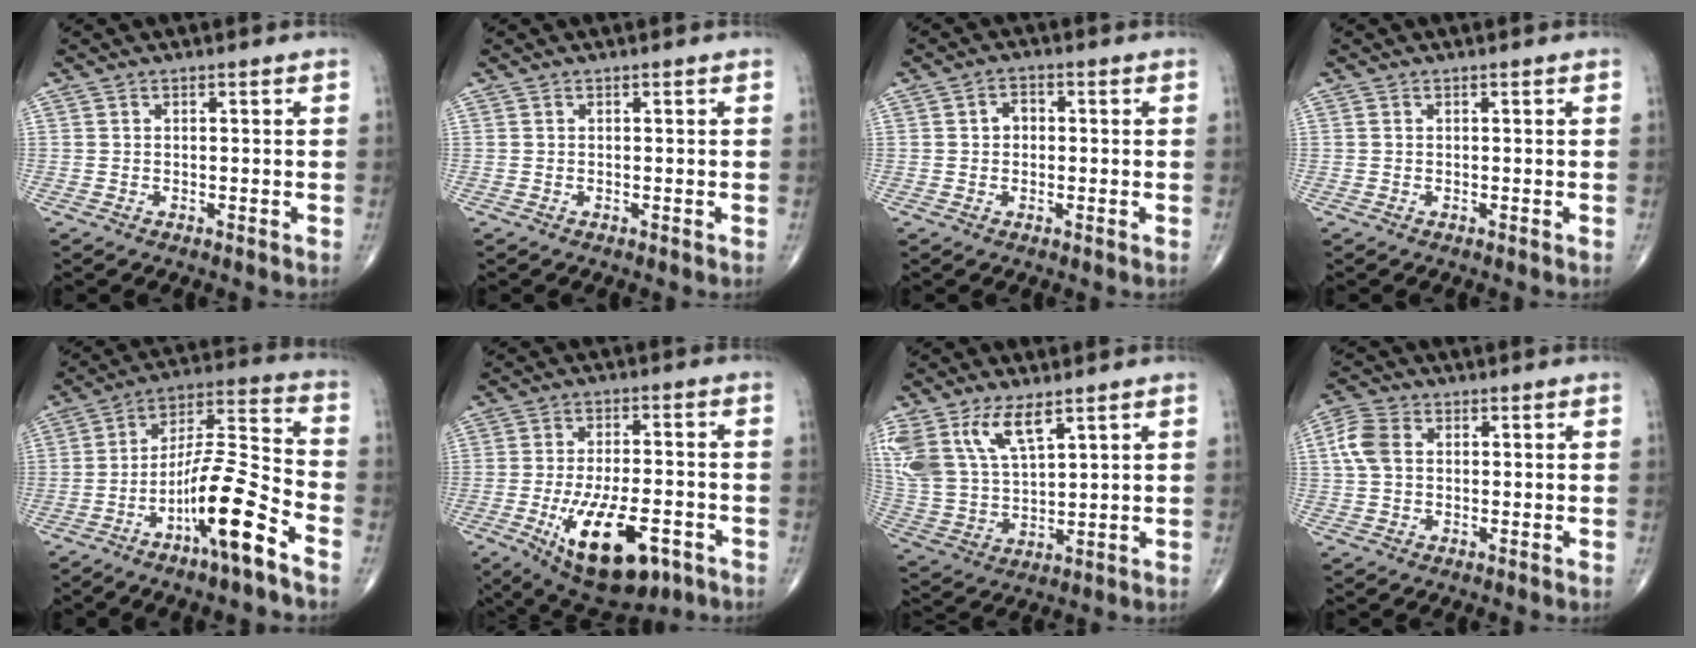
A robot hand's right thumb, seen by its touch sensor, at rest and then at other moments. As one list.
[{"total": 0.0}, {"total": 2.7, "force": [0.1, 2.1, 1.6], "torque": [-0.017, 0.011, -0.002]}, {"total": 0.0}, {"total": 15.2, "force": [-8.3, 1.9, 12.6], "torque": [-0.241, 0.060, -0.147]}, {"total": 16.3, "force": [-6.7, 7.1, 13.1], "torque": [-0.211, 0.014, -0.089]}, {"total": 13.9, "force": [7.9, 6.2, 9.6], "torque": [-0.196, -0.025, 0.169]}, {"total": 5.7, "force": [0.9, 4.0, 4.0], "torque": [-0.095, 0.014, 0.013]}]